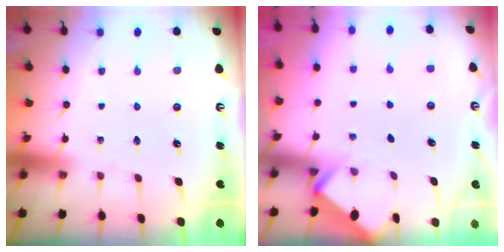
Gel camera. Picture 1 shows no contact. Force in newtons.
{"total": 4.4, "press": 4.3, "slide": 0.5}